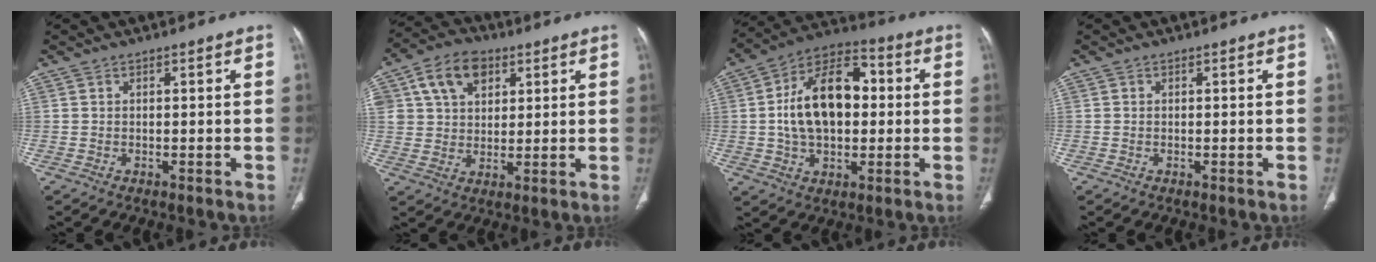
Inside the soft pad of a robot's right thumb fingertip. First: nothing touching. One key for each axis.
{"total": 11.3, "fx": 4.7, "fy": 7.9, "fz": 6.5, "tx": -0.086, "ty": -0.003, "tz": 0.081}
{"total": 17.5, "fx": 1.1, "fy": 10.7, "fz": 13.8, "tx": -0.215, "ty": 0.029, "tz": 0.013}
{"total": 0.0}